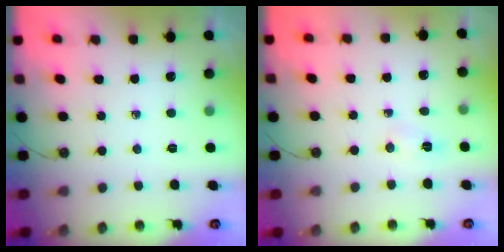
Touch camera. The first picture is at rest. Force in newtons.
{"total": 2.3, "press": 2.3, "slide": 0.3}